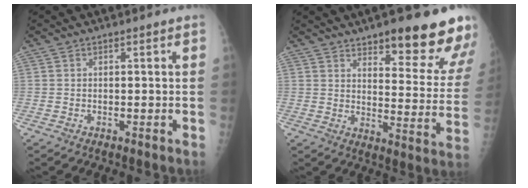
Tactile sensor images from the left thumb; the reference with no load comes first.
{"total": 20.2, "force": [14.4, 5.2, 13.2], "torque": [-0.130, -0.080, 0.187]}